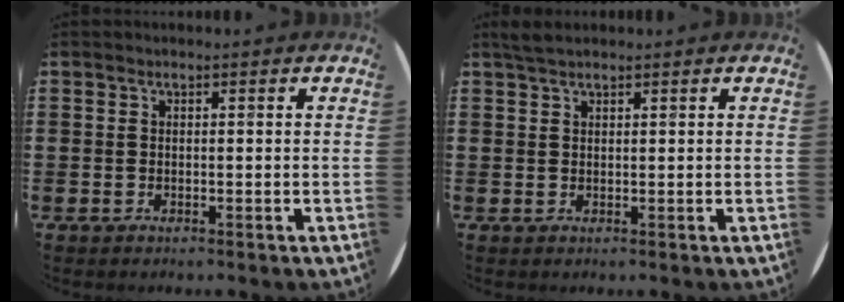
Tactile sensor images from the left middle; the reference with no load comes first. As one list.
[{"total": 1.6, "force": [1.4, 0.3, 0.7], "torque": [-0.016, 0.005, 0.026]}]